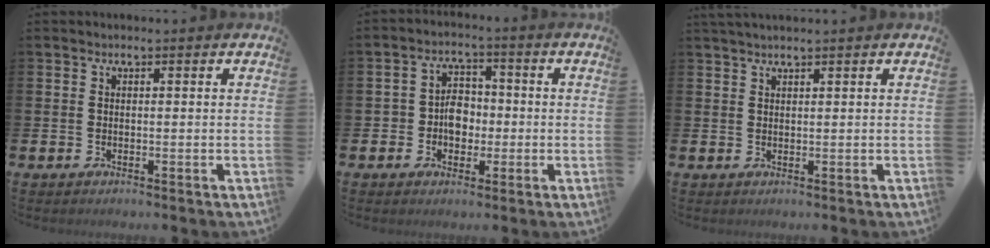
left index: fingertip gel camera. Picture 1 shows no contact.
{"total": 4.5, "force": [-0.8, 3.6, 2.6], "torque": [-0.041, 0.008, -0.022]}
{"total": 1.2, "force": [1.2, -0.1, 0.4], "torque": [-0.001, -0.003, 0.020]}